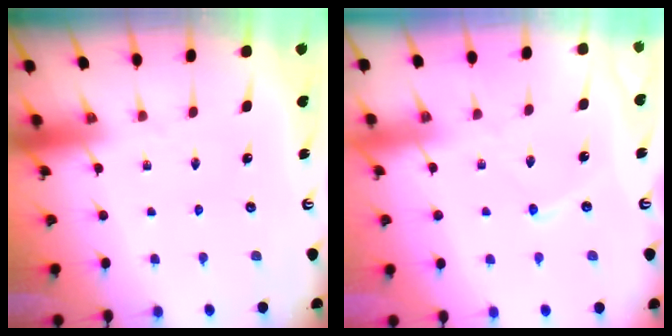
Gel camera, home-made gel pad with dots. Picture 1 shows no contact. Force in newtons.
{"total": 4.0, "press": 4.0, "slide": 0.3}